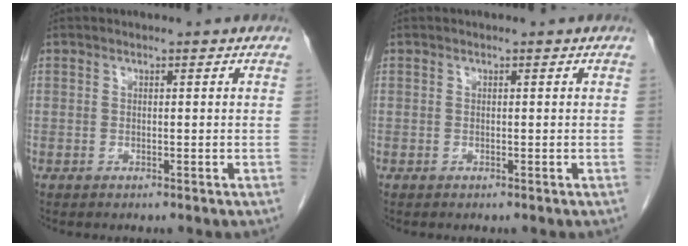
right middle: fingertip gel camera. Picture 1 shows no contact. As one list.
[{"total": 0.0}]